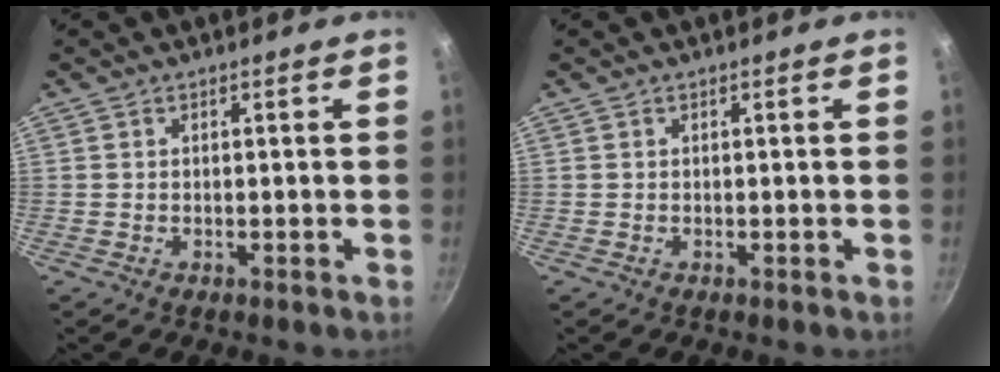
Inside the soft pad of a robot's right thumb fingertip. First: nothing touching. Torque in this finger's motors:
{"motor_torque": [-0.17, 0.15, 0.00, -0.07, 0.01]}